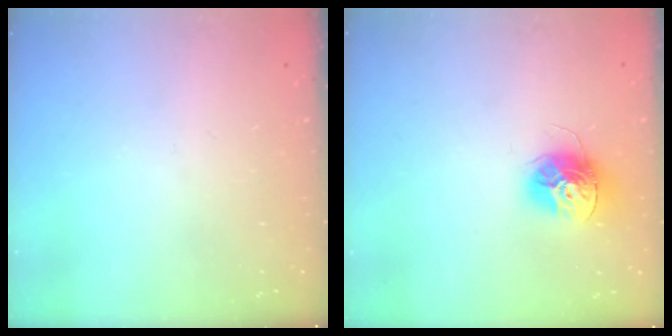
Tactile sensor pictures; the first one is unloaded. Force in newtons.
{"total": 12.2, "press": 12.2, "slide": 0.4}